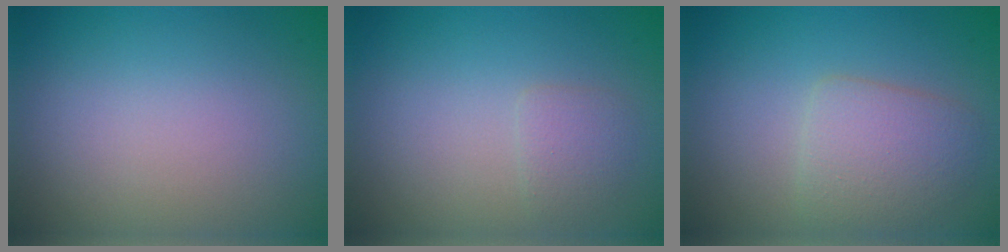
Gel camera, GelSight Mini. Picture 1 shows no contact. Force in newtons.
{"total": 1.3, "press": 1.3, "slide": 0.1}
{"total": 3.3, "press": 3.3, "slide": 0.0}